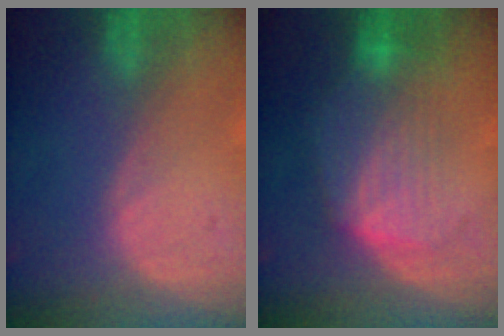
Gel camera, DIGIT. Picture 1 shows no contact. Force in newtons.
{"total": 7.3, "press": 7.2, "slide": 1.4}